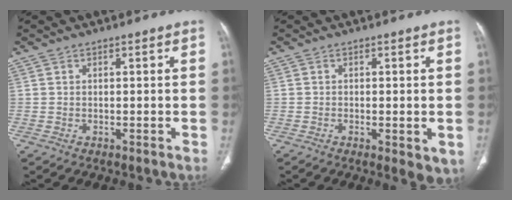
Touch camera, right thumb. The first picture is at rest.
{"total": 4.3, "force": [-1.2, 1.5, 3.9], "torque": [-0.052, -0.011, -0.014]}